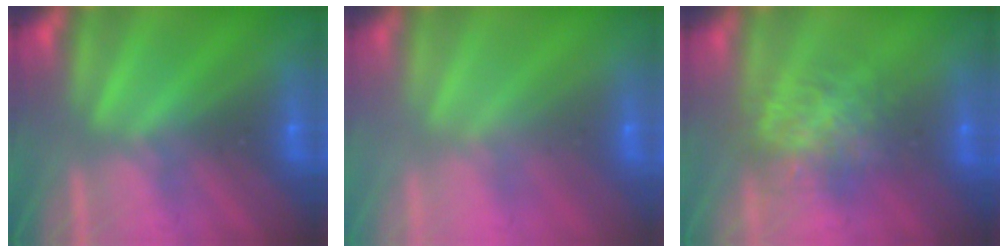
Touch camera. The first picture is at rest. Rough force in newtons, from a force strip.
{"total": 2.9}
{"total": 7.0}